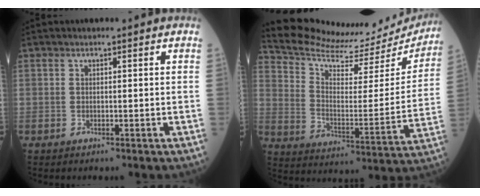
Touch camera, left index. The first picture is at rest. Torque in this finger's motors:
{"motor_torque": [0.79, -1.35, -0.18, 0.00]}